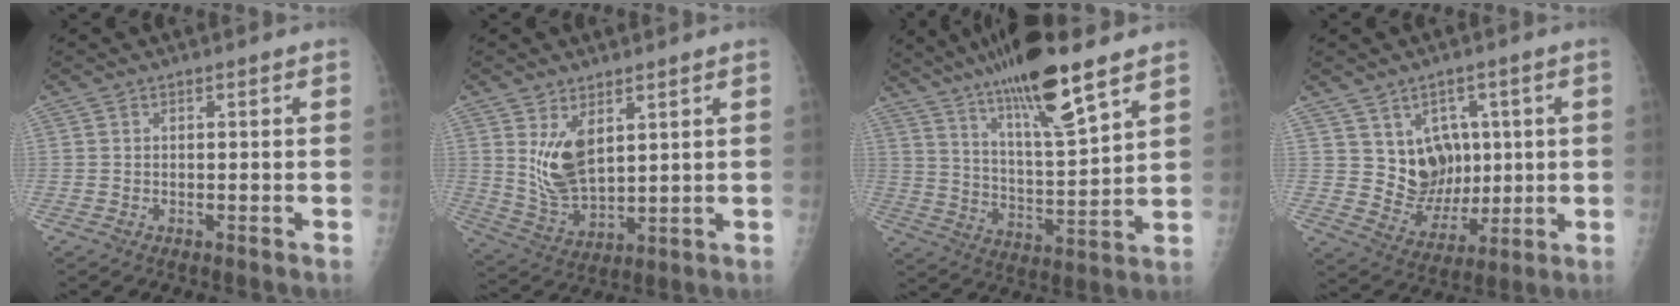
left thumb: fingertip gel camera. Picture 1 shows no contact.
{"total": 9.4, "force": [3.6, 4.8, 7.2], "torque": [-0.121, -0.029, 0.085]}
{"total": 20.0, "force": [13.9, 2.8, 14.1], "torque": [-0.237, -0.062, 0.248]}
{"total": 13.5, "force": [2.8, 11.1, 7.2], "torque": [-0.061, -0.020, 0.078]}